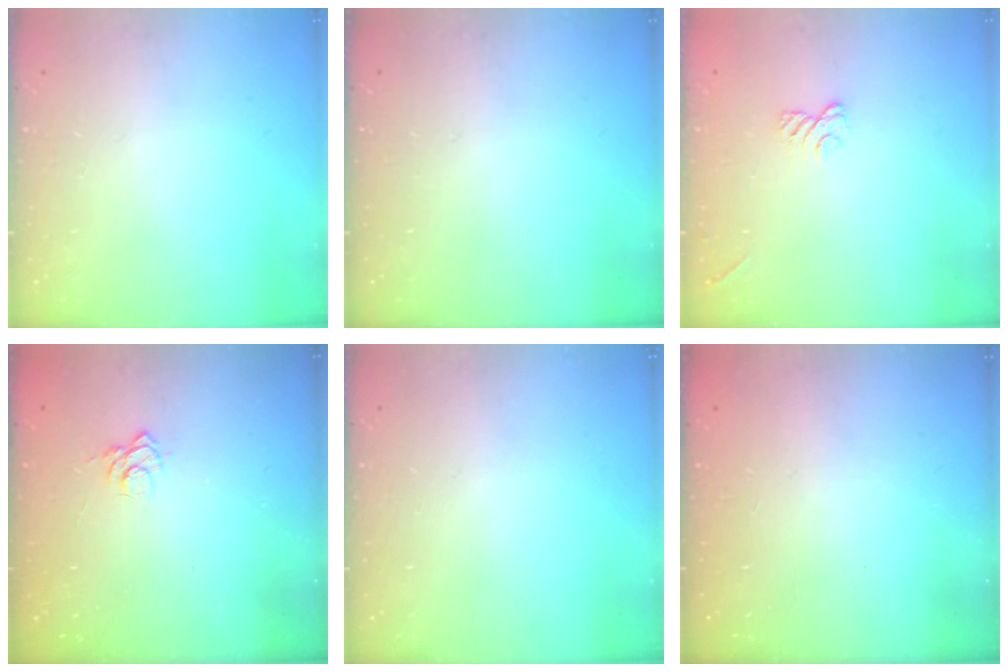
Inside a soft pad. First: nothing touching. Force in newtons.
{"total": 0.0}
{"total": 6.0, "press": 5.9, "slide": 1.0}
{"total": 2.8, "press": 2.4, "slide": 1.4}
{"total": 0.0}
{"total": 2.6, "press": 2.4, "slide": 0.8}